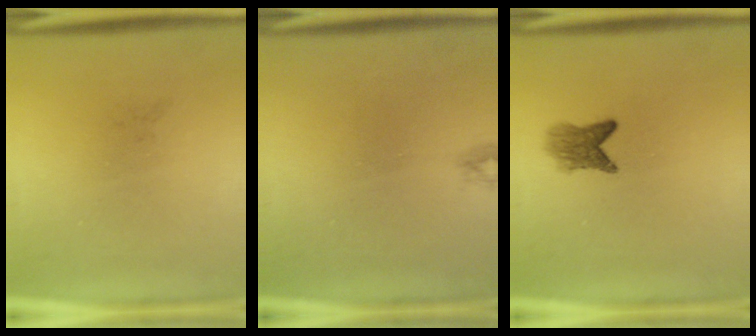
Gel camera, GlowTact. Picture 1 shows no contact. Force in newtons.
{"total": 0.6}
{"total": 3.2}